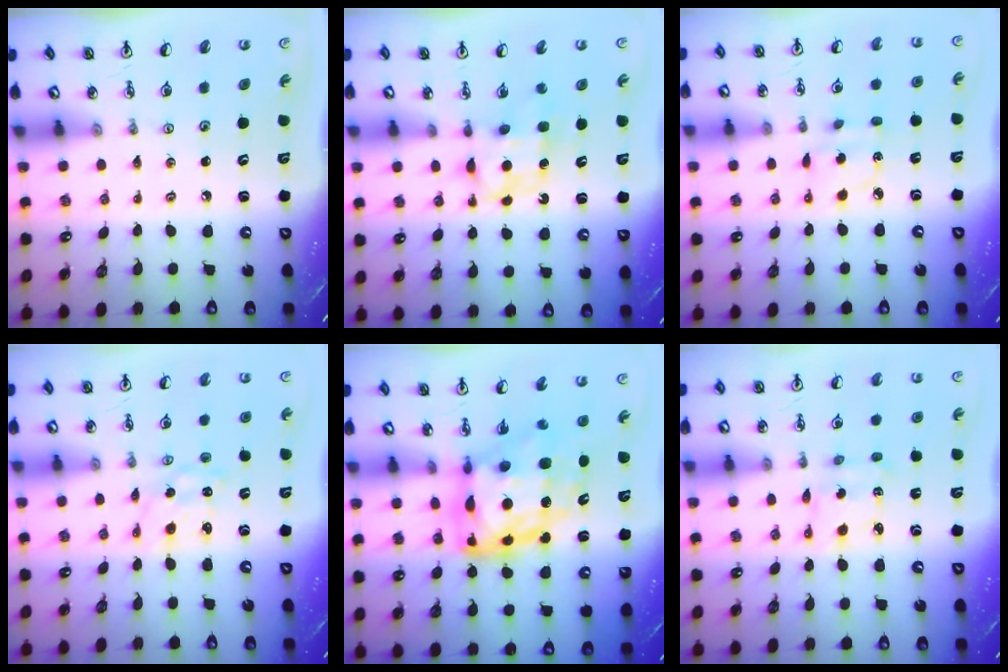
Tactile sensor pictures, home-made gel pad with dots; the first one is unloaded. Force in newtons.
{"total": 7.2, "press": 7.2, "slide": 0.4}
{"total": 3.4, "press": 3.4, "slide": 0.1}
{"total": 1.4, "press": 1.4, "slide": 0.1}
{"total": 15.8, "press": 15.8, "slide": 1.4}
{"total": 2.3, "press": 2.3, "slide": 0.3}